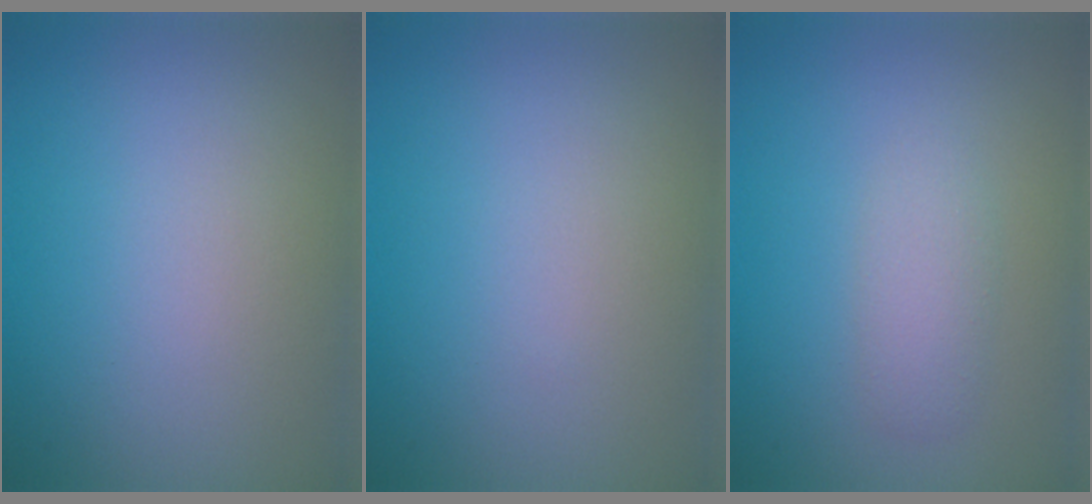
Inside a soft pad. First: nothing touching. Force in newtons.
{"total": 0.0}
{"total": 2.1, "press": 2.1, "slide": 0.0}